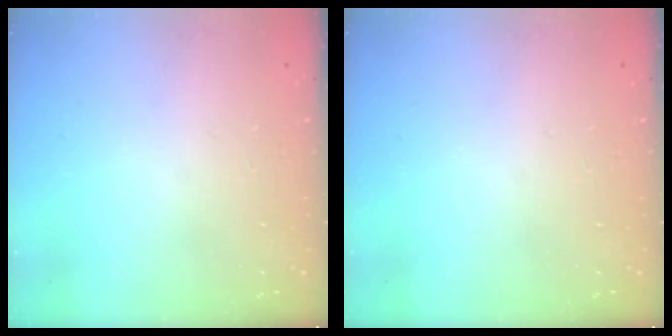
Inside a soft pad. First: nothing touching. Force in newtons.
{"total": 0.0}